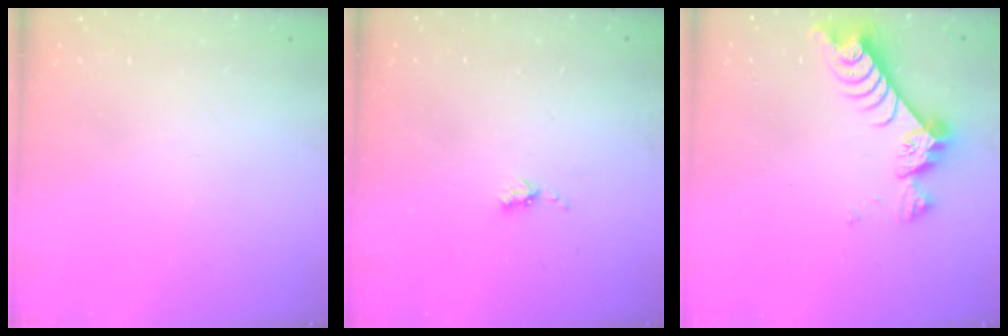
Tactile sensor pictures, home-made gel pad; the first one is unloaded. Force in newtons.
{"total": 3.9, "press": 3.8, "slide": 0.6}
{"total": 8.8, "press": 8.8, "slide": 0.8}